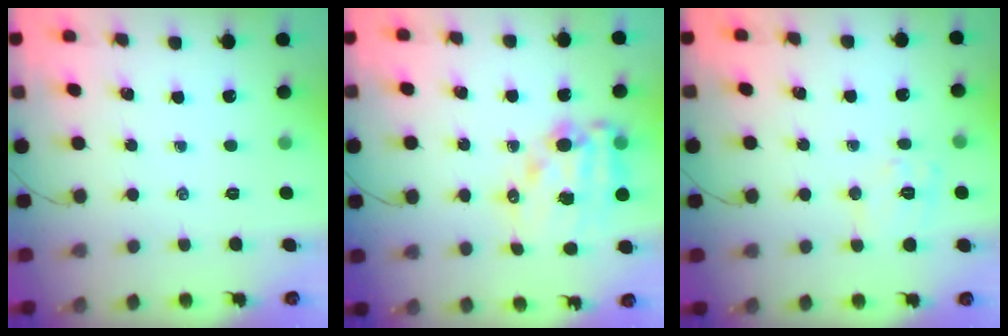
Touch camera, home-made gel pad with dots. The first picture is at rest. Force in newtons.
{"total": 14.6, "press": 14.3, "slide": 3.0}
{"total": 8.7, "press": 8.6, "slide": 0.5}